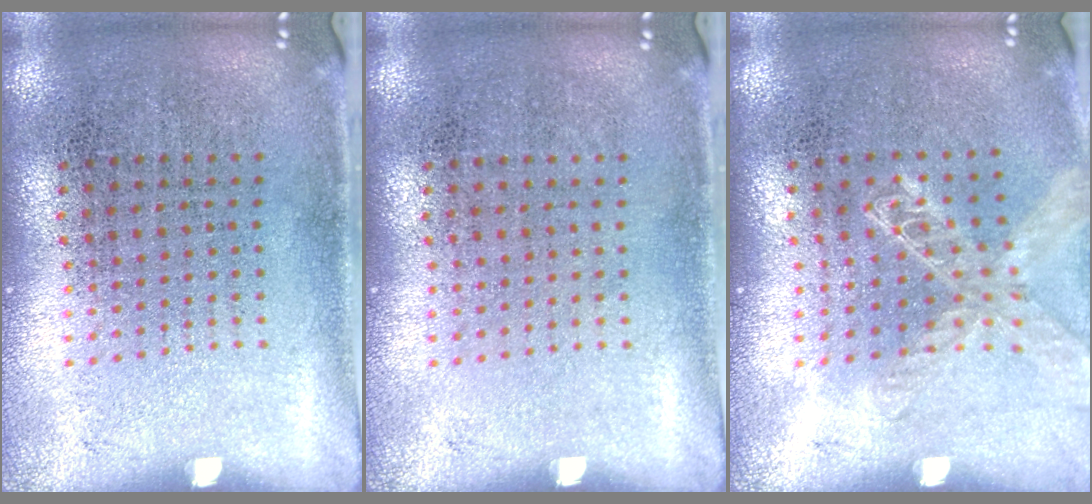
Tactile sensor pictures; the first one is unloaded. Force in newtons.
{"total": 0.0}
{"total": 1.4, "press": 1.4, "slide": 0.1}